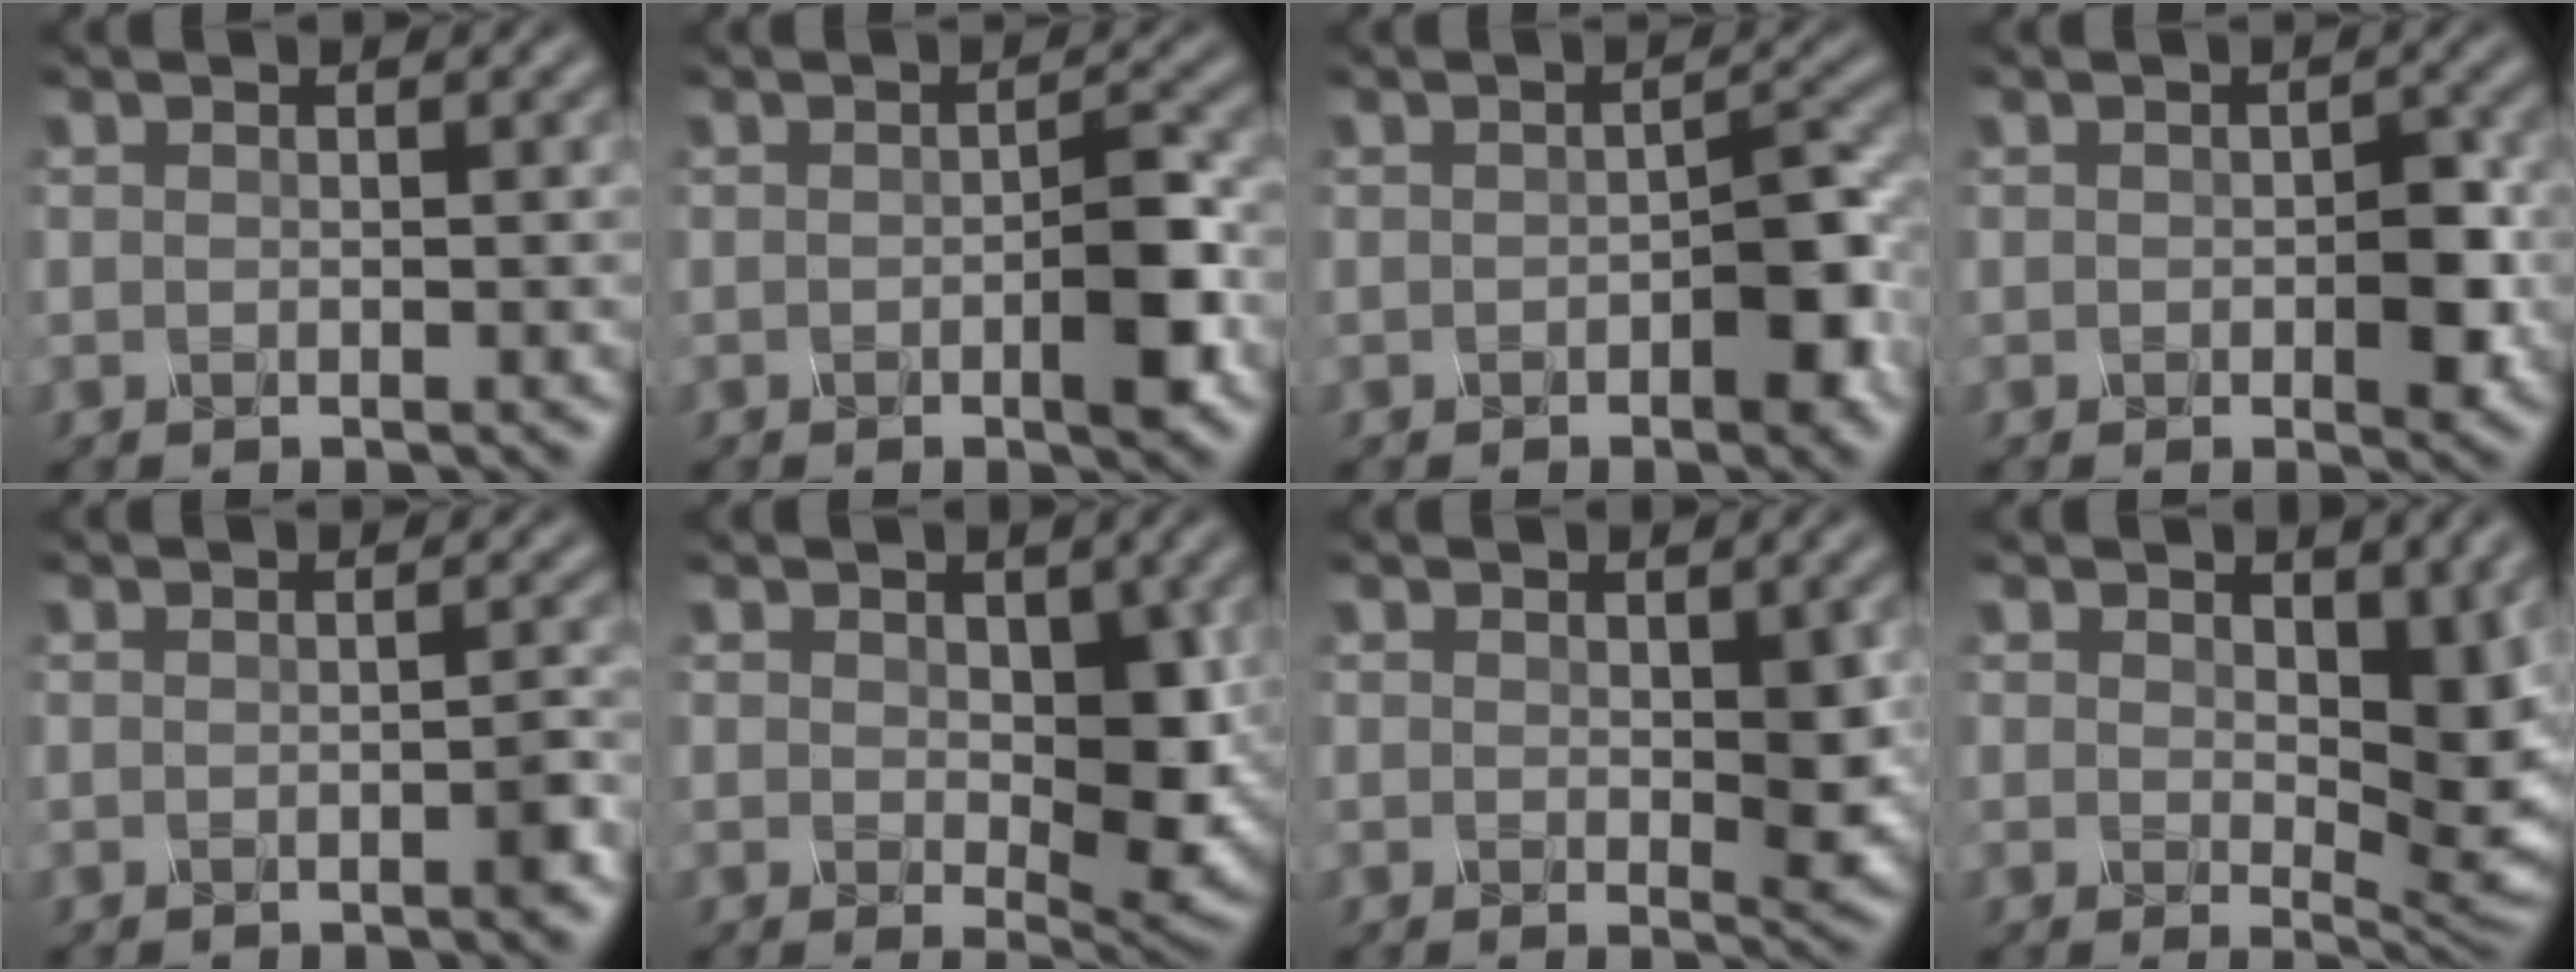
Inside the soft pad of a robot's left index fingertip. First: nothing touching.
{"total": 3.1, "force": [-1.3, 0.4, 2.8], "torque": [-0.061, -0.001, -0.014]}
{"total": 3.0, "force": [-1.5, 0.7, 2.5], "torque": [-0.050, 0.003, -0.016]}
{"total": 2.8, "force": [-0.8, 1.0, 2.4], "torque": [-0.052, 0.000, -0.003]}
{"total": 1.6, "force": [-1.2, 0.0, 1.0], "torque": [-0.021, 0.003, -0.013]}
{"total": 5.2, "force": [0.0, 2.7, 4.4], "torque": [-0.076, -0.008, 0.012]}
{"total": 2.3, "force": [0.0, 0.8, 2.2], "torque": [-0.050, -0.005, 0.010]}
{"total": 6.5, "force": [1.0, 3.2, 5.5], "torque": [-0.100, -0.010, 0.027]}